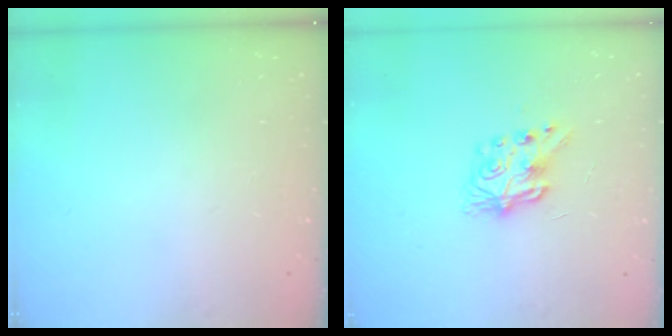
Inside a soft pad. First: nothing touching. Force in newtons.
{"total": 8.4, "press": 8.3, "slide": 0.3}